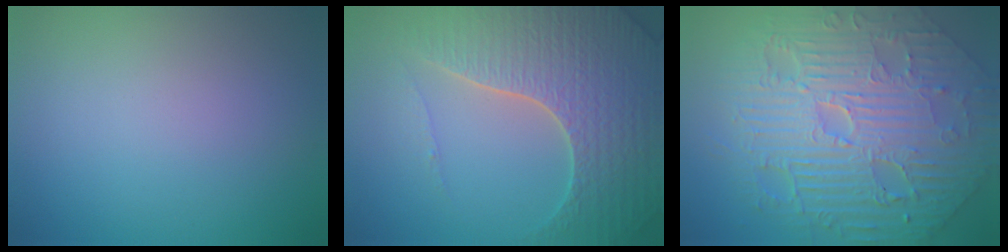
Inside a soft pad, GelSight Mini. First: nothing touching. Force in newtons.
{"total": 7.0, "press": 6.7, "slide": 1.8}
{"total": 11.8, "press": 7.8, "slide": 8.8}